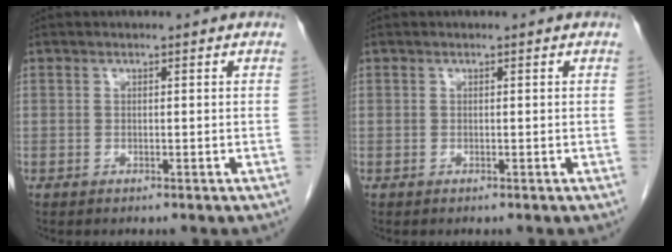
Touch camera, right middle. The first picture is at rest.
{"total": 0.0}